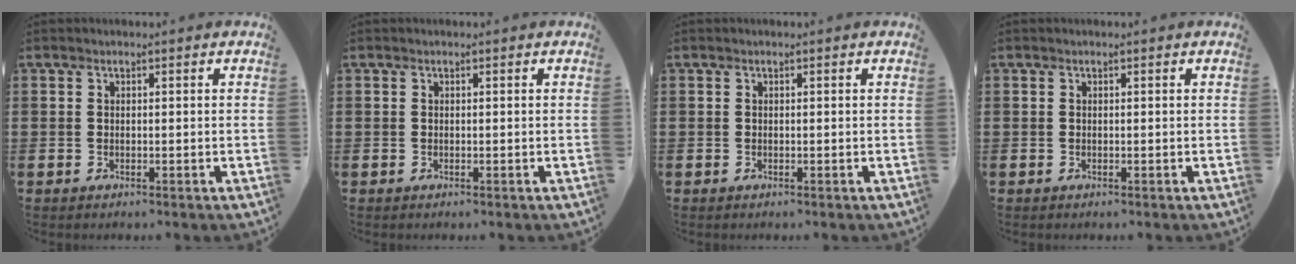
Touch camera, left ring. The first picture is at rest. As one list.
[{"total": 0.0}, {"total": 0.0}, {"total": 0.0}]